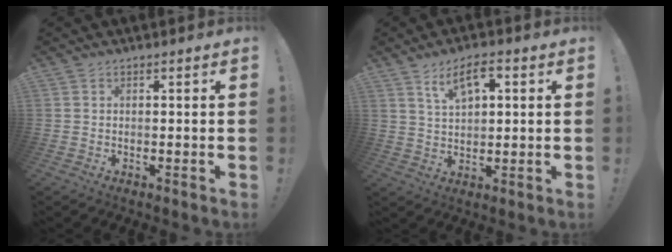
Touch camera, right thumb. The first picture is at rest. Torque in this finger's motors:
{"motor_torque": [0.04, 0.06, 0.51, 0.37, 0.11]}